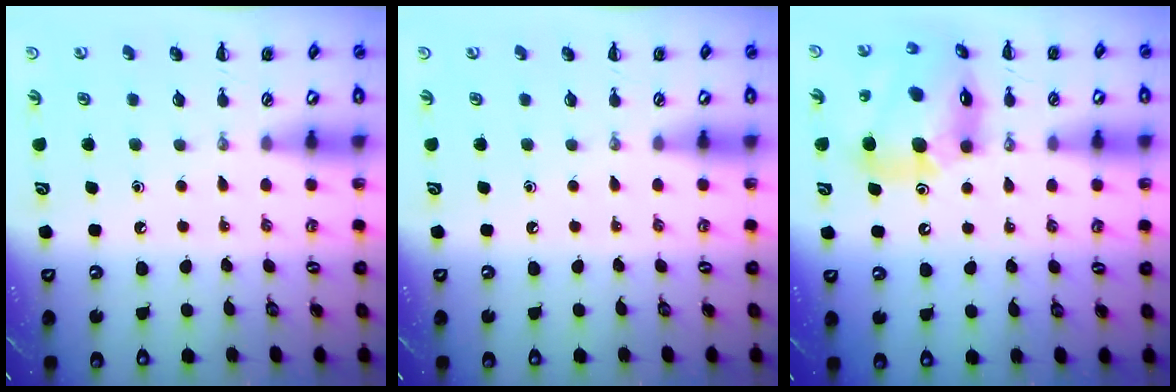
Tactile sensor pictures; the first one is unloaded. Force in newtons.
{"total": 0.0}
{"total": 17.3, "press": 16.6, "slide": 4.9}